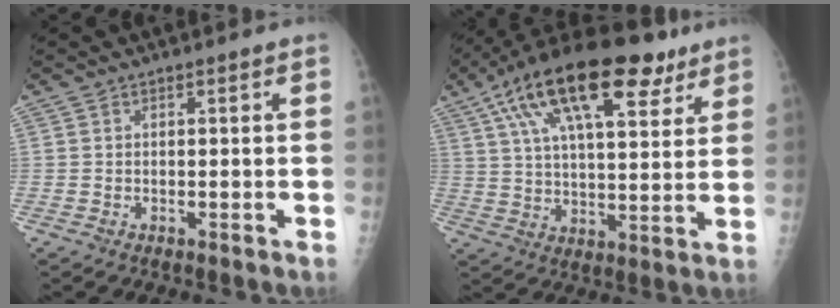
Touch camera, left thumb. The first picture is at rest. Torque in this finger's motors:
{"motor_torque": [0.60, 0.40, 1.79, -0.99, 0.25]}